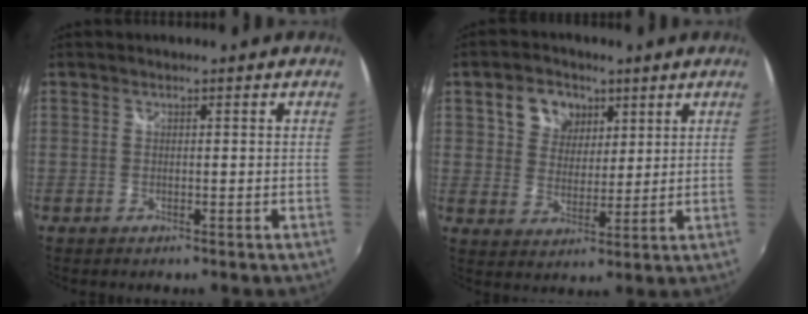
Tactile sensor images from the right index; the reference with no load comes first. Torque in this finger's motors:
{"motor_torque": [0.68, 0.66, 0.14, 0.05]}